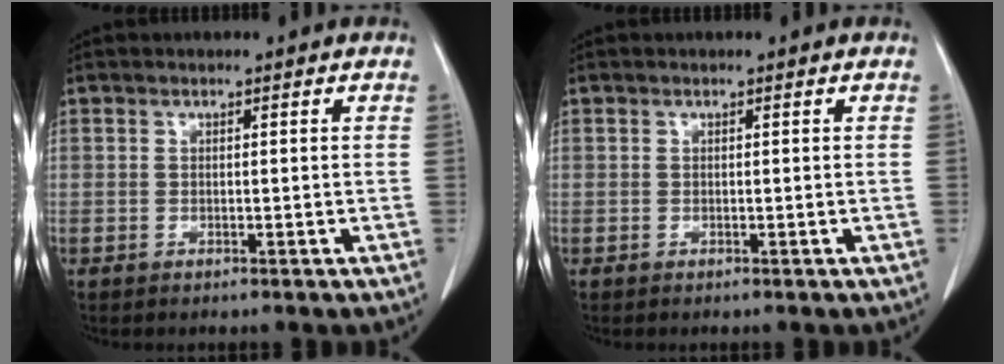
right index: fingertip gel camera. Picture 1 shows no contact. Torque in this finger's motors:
{"motor_torque": [0.00, 0.00, 0.00, 0.00]}